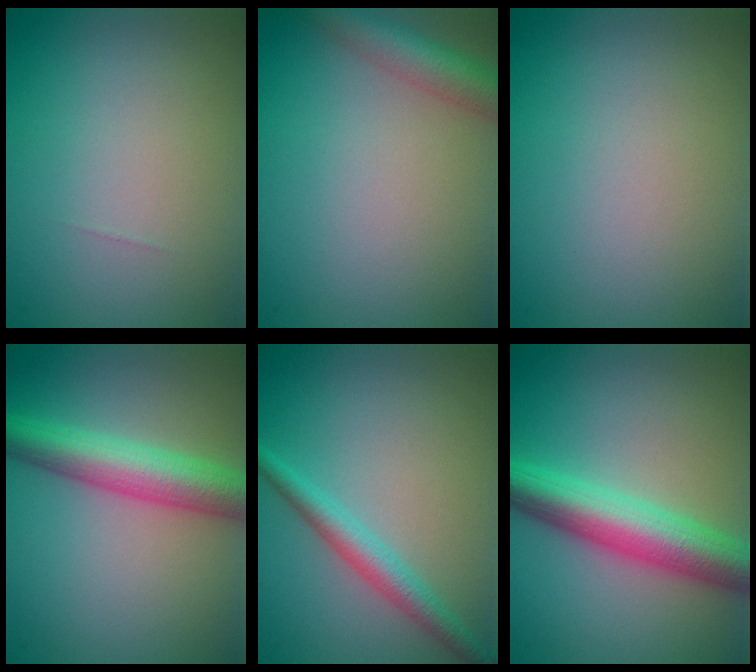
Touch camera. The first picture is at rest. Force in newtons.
{"total": 4.0, "press": 4.0, "slide": 0.3}
{"total": 0.0}
{"total": 6.0, "press": 6.0, "slide": 0.1}
{"total": 2.8, "press": 2.8, "slide": 0.0}
{"total": 6.9, "press": 6.9, "slide": 0.3}